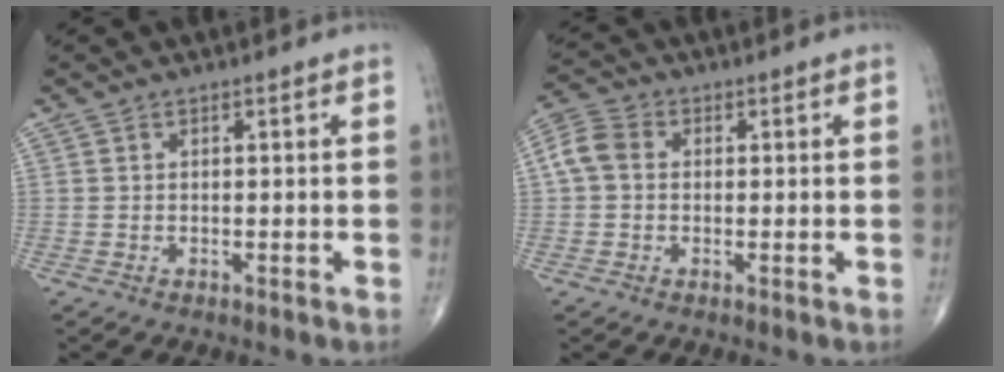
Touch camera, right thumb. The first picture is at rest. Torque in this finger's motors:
{"motor_torque": [-0.36, 0.44, 0.24, -0.20, 0.02]}